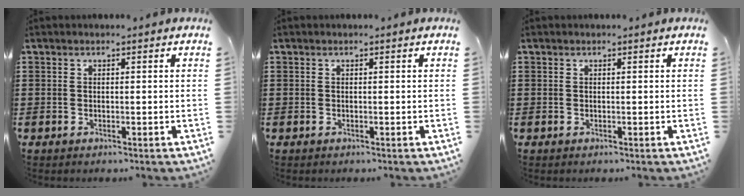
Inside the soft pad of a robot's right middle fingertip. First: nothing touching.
{"total": 0.0}
{"total": 0.0}